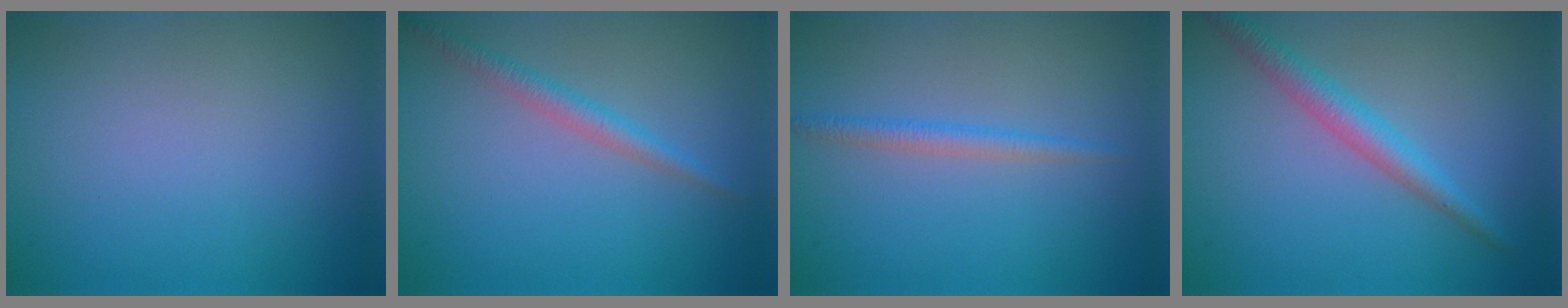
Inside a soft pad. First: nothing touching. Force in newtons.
{"total": 2.0, "press": 2.0, "slide": 0.1}
{"total": 1.6, "press": 1.6, "slide": 0.1}
{"total": 2.9, "press": 2.9, "slide": 0.1}